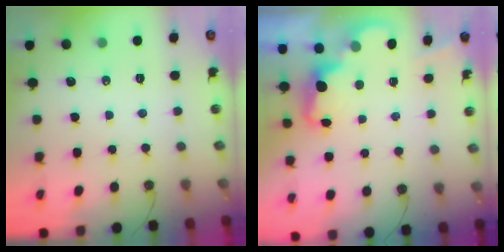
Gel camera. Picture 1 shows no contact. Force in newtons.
{"total": 2.3, "press": 2.3, "slide": 0.5}